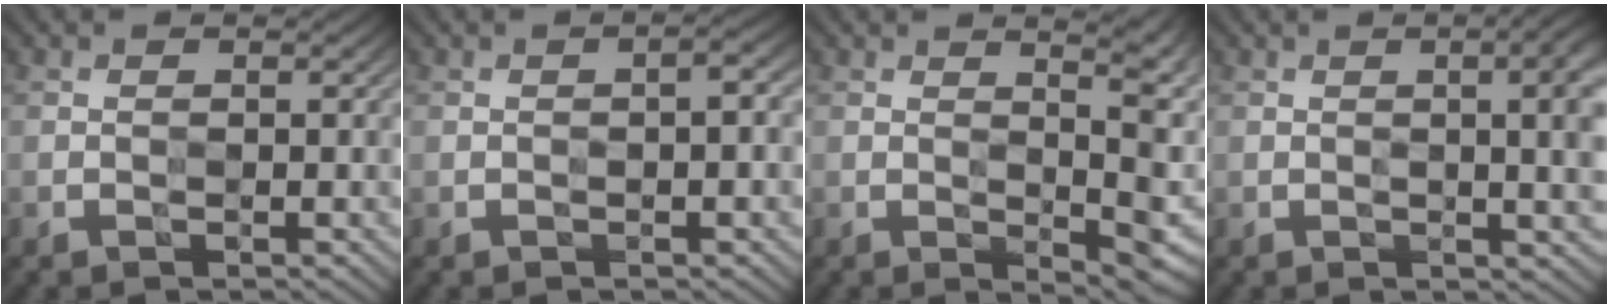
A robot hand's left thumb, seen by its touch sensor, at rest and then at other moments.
{"total": 2.2, "force": [-0.3, 0.4, 2.2], "torque": [-0.034, 0.010, -0.006]}
{"total": 10.9, "force": [3.3, 3.3, 9.8], "torque": [-0.113, 0.018, 0.054]}
{"total": 8.2, "force": [0.7, 2.6, 7.8], "torque": [-0.084, 0.013, 0.005]}